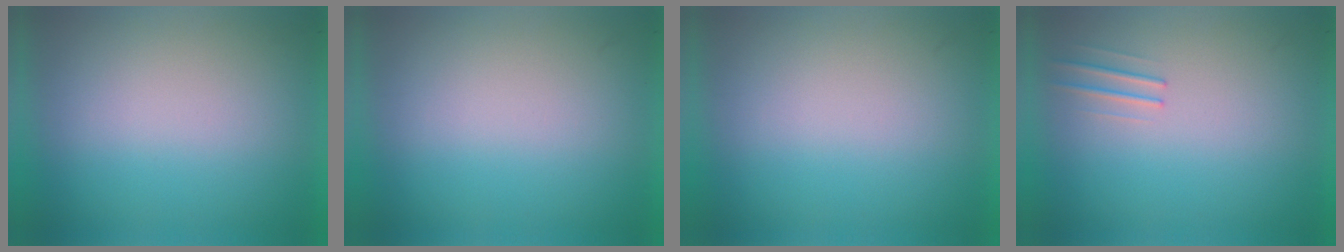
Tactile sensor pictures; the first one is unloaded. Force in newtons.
{"total": 1.2}
{"total": 0.0}
{"total": 1.0}